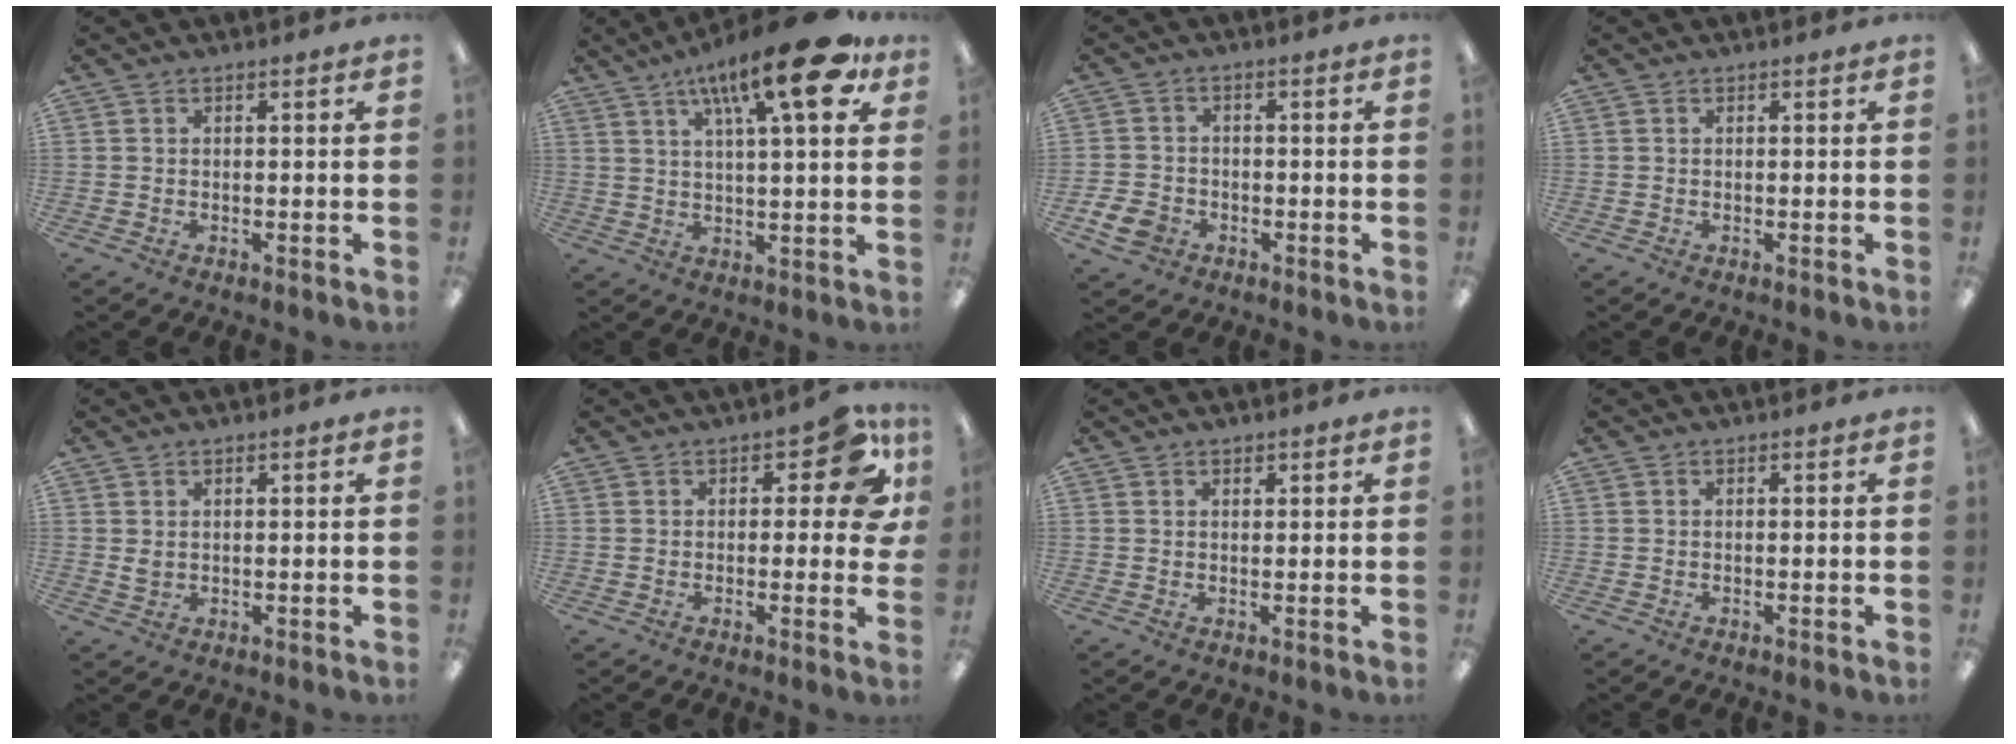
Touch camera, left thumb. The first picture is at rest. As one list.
[{"total": 19.2, "force": [10.2, 5.3, 15.4], "torque": [-0.234, -0.039, 0.151]}, {"total": 5.6, "force": [-2.9, 4.1, 2.5], "torque": [-0.056, 0.013, -0.052]}, {"total": 0.0}, {"total": 1.6, "force": [0.8, 1.0, 0.9], "torque": [-0.020, 0.003, 0.014]}, {"total": 8.6, "force": [3.3, 4.1, 6.9], "torque": [-0.077, -0.009, 0.053]}, {"total": 1.0, "force": [0.9, 0.5, 0.2], "torque": [0.004, -0.002, 0.016]}, {"total": 0.0}]